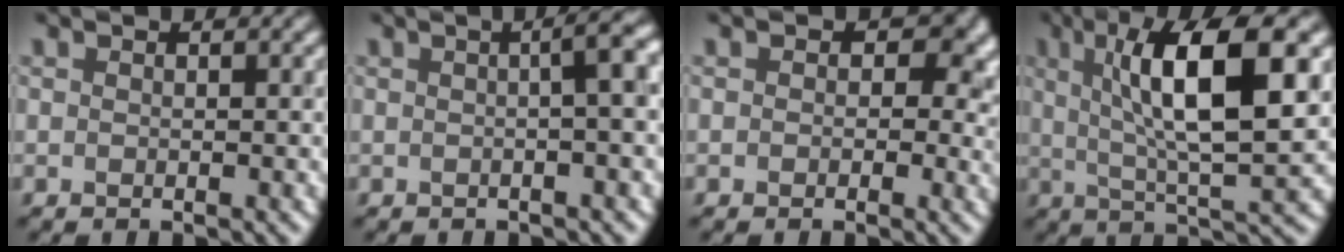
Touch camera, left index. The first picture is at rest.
{"total": 4.1, "force": [0.4, 1.0, 4.0], "torque": [-0.035, 0.019, -0.001]}
{"total": 5.7, "force": [1.2, 4.2, 3.7], "torque": [-0.018, 0.001, 0.009]}
{"total": 10.3, "force": [2.6, 2.5, 9.6], "torque": [-0.139, 0.007, 0.046]}